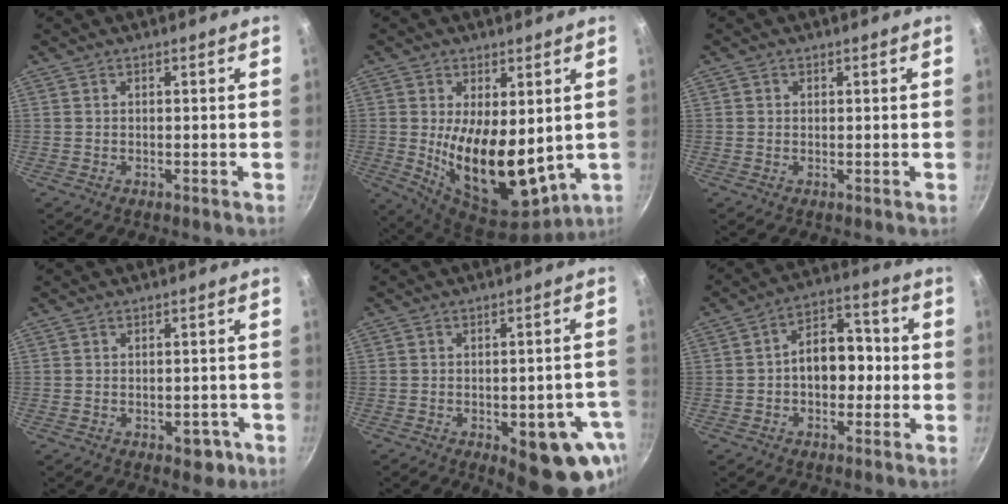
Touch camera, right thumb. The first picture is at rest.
{"total": 17.1, "force": [0.7, 8.9, 14.5], "torque": [-0.227, -0.042, 0.032]}
{"total": 0.6, "force": [0.2, 0.6, 0.1], "torque": [0.002, 0.000, 0.000]}
{"total": 4.0, "force": [-1.7, 2.5, 2.5], "torque": [-0.009, 0.019, -0.011]}
{"total": 14.9, "force": [-5.8, 6.6, 12.0], "torque": [-0.088, 0.012, -0.070]}
{"total": 10.0, "force": [-1.0, 7.0, 7.2], "torque": [-0.057, 0.039, -0.028]}